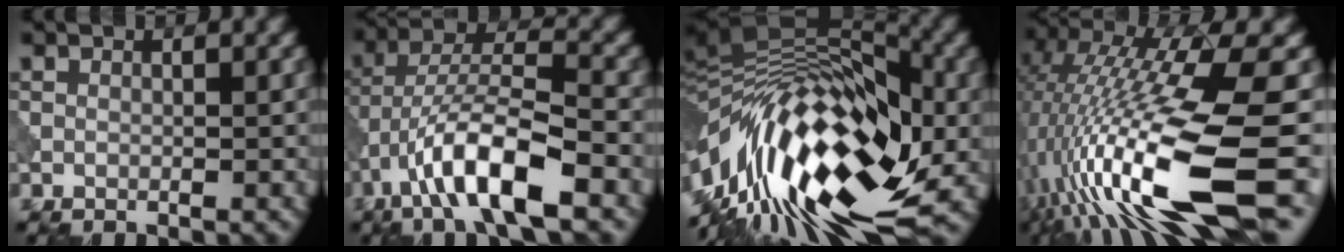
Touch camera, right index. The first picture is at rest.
{"total": 9.5, "force": [-4.7, 2.8, 7.8], "torque": [-0.137, 0.016, -0.088]}
{"total": 17.3, "force": [-4.2, 7.9, 14.8], "torque": [-0.258, 0.029, -0.099]}
{"total": 15.7, "force": [-3.4, 3.7, 14.9], "torque": [-0.293, -0.003, -0.047]}